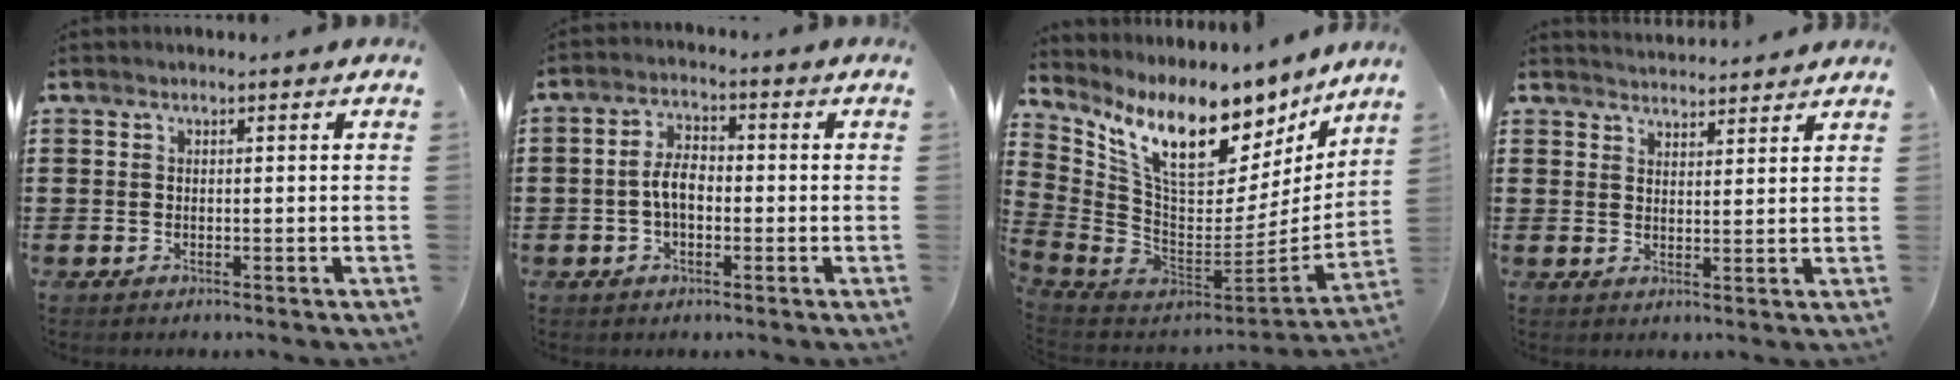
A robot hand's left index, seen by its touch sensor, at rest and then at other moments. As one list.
[{"total": 4.7, "force": [-0.8, 2.4, 4.0], "torque": [-0.085, 0.005, -0.019]}, {"total": 13.9, "force": [9.7, 4.8, 8.8], "torque": [-0.190, -0.073, 0.164]}, {"total": 2.9, "force": [2.9, 0.0, -0.1], "torque": [-0.005, -0.009, 0.054]}]